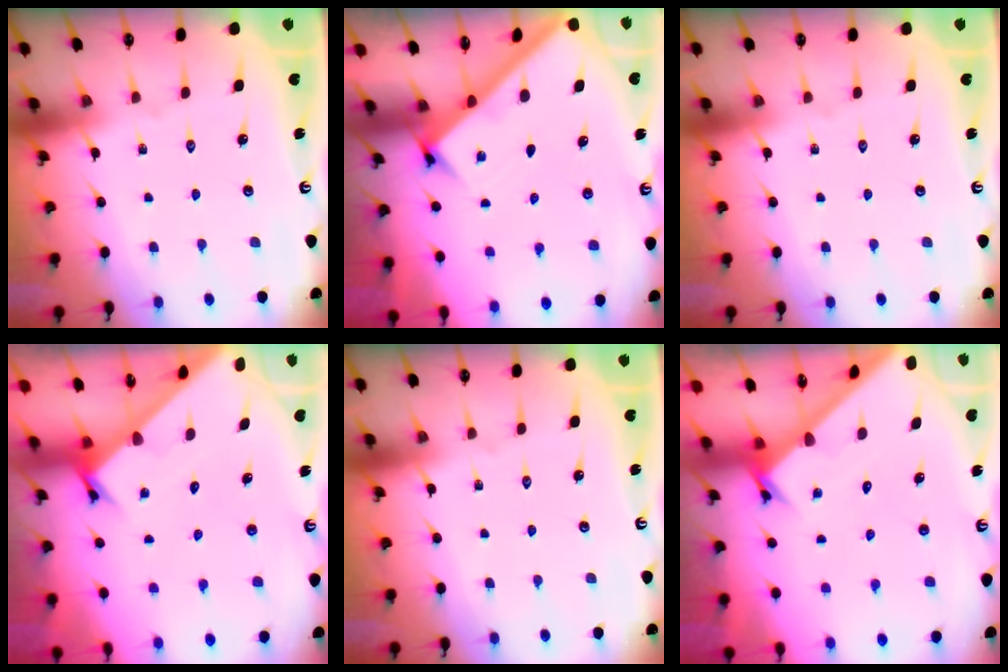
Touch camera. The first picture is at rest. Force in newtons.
{"total": 2.4, "press": 2.4, "slide": 0.2}
{"total": 0.0}
{"total": 2.4, "press": 2.4, "slide": 0.0}
{"total": 0.0}
{"total": 2.6, "press": 2.6, "slide": 0.3}